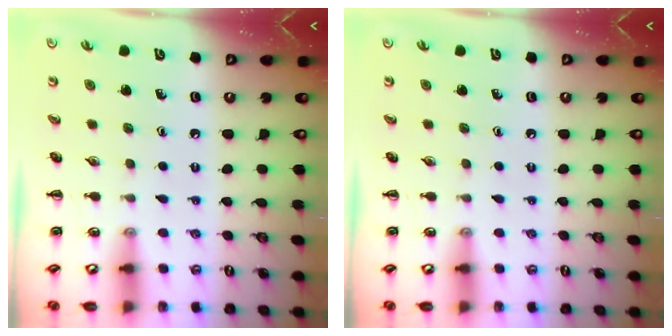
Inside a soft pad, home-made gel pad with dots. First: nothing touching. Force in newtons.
{"total": 0.0}